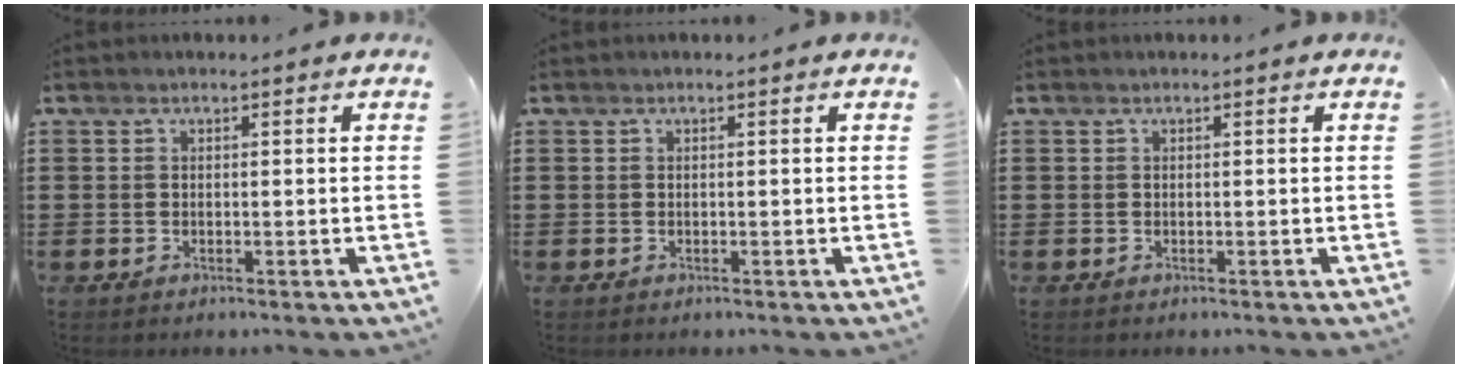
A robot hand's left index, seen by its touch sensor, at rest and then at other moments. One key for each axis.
{"total": 0.0}
{"total": 0.0}